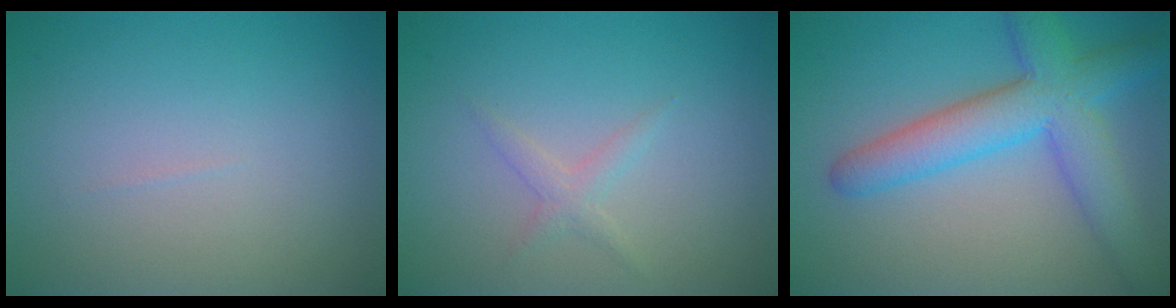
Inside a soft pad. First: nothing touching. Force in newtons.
{"total": 1.3, "press": 1.3, "slide": 0.1}
{"total": 6.8, "press": 6.8, "slide": 0.2}